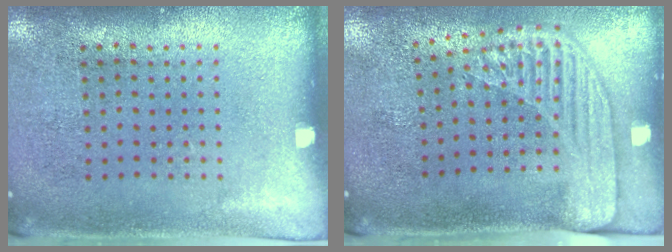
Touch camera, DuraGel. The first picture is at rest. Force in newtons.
{"total": 2.2, "press": 1.8, "slide": 1.3}